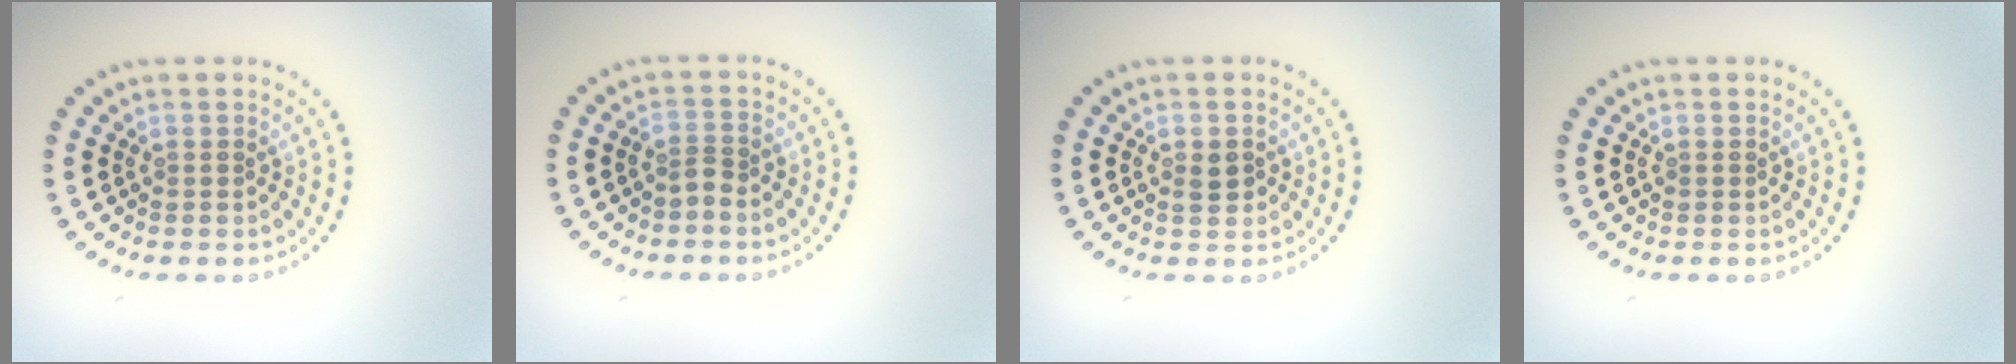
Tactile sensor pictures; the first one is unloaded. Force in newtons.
{"total": 1.1, "press": 0.8, "slide": 0.8}
{"total": 1.5, "press": 1.5, "slide": 0.3}
{"total": 0.0}